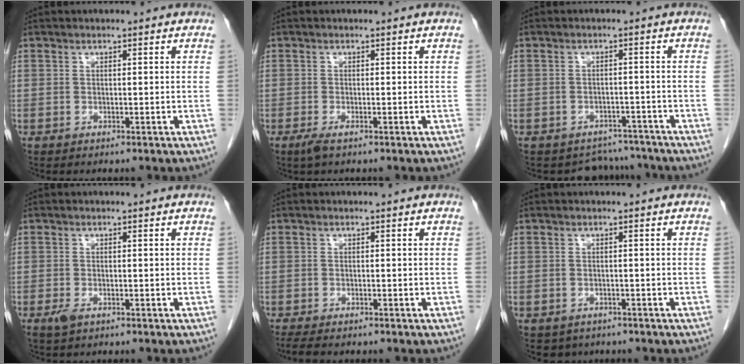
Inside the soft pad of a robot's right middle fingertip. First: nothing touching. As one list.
[{"total": 1.5, "force": [-0.9, 0.2, 1.2], "torque": [-0.026, -0.004, -0.018]}, {"total": 4.8, "force": [-4.3, 1.9, -1.1], "torque": [0.016, 0.019, -0.056]}, {"total": 1.5, "force": [-0.8, 0.7, 1.1], "torque": [-0.026, -0.002, -0.011]}, {"total": 3.5, "force": [-2.9, 0.8, 1.8], "torque": [-0.033, -0.011, -0.041]}, {"total": 2.9, "force": [-2.1, 1.9, 0.3], "torque": [-0.007, 0.003, -0.029]}]